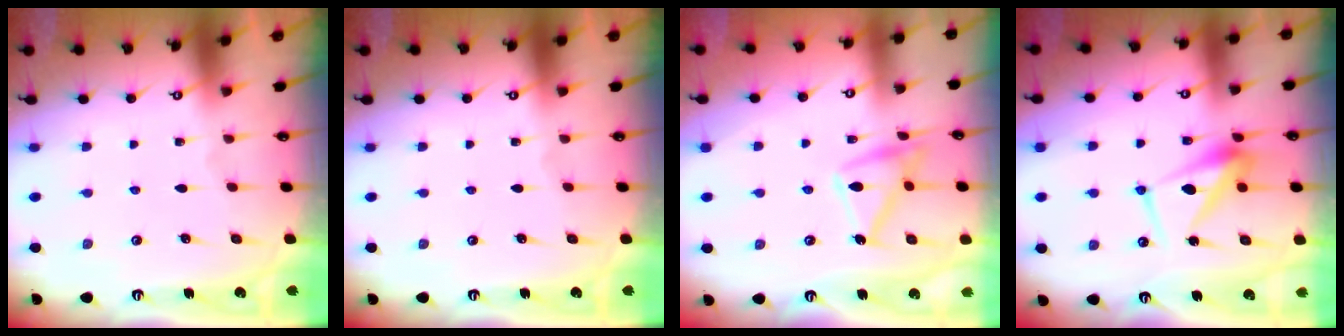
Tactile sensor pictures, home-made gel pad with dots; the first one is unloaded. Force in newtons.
{"total": 0.0}
{"total": 13.5, "press": 13.4, "slide": 0.7}
{"total": 11.0, "press": 11.0, "slide": 0.7}